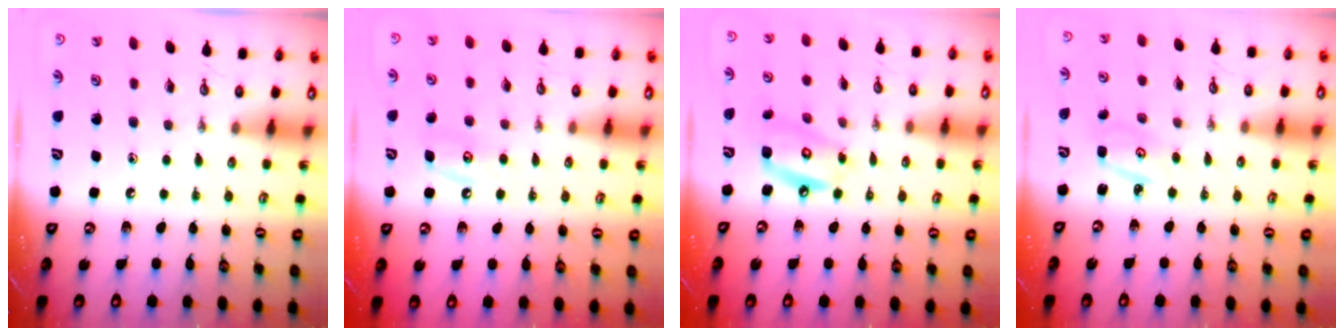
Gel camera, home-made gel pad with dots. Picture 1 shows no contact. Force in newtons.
{"total": 7.7, "press": 7.6, "slide": 0.8}
{"total": 9.2, "press": 9.1, "slide": 0.8}
{"total": 2.1, "press": 2.1, "slide": 0.2}